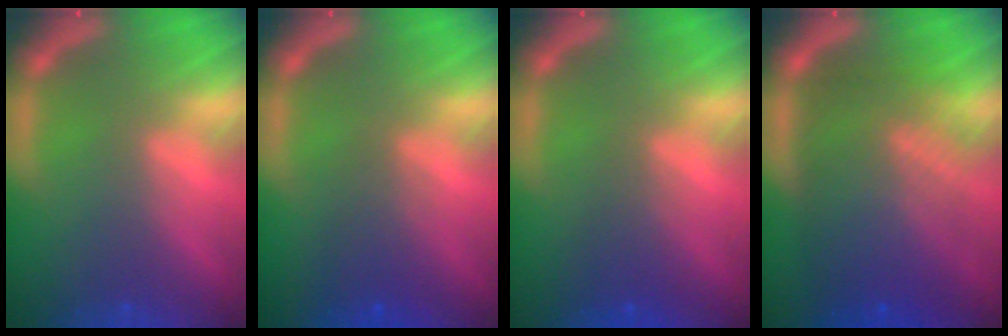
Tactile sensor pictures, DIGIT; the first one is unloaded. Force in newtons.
{"total": 2.5}
{"total": 2.0}
{"total": 10.1}